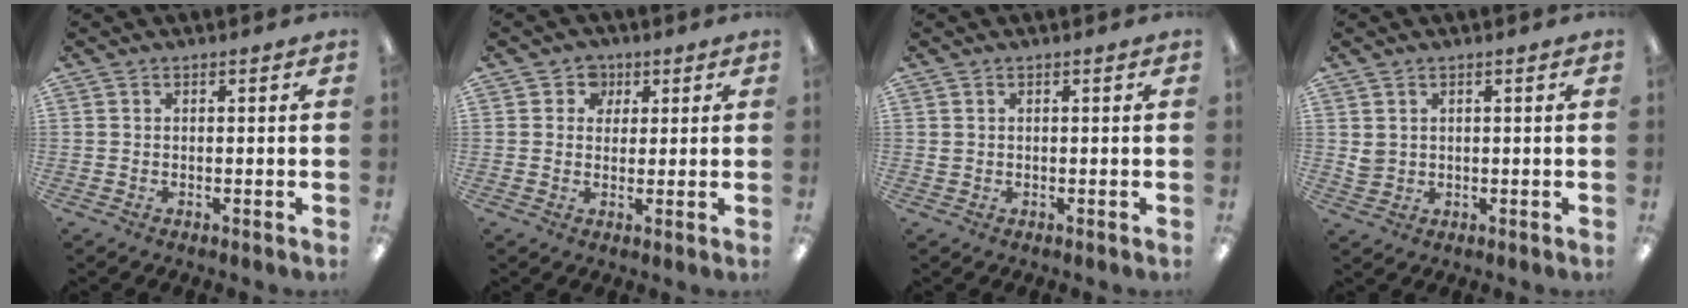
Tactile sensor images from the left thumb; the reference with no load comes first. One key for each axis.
{"total": 4.2, "fx": 1.6, "fy": 3.8, "fz": 0.5, "tx": -0.010, "ty": -0.001, "tz": 0.025}
{"total": 0.6, "fx": 0.2, "fy": 0.5, "fz": 0.1, "tx": -0.004, "ty": 0.000, "tz": 0.004}
{"total": 2.2, "fx": 0.9, "fy": 1.9, "fz": 0.6, "tx": -0.007, "ty": -0.005, "tz": 0.017}